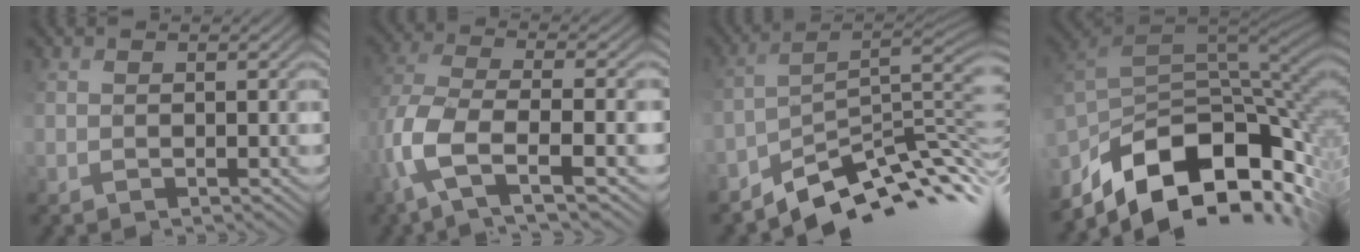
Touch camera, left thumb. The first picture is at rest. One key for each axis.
{"total": 9.8, "fx": -3.2, "fy": 4.7, "fz": 8.0, "tx": -0.203, "ty": -0.016, "tz": -0.054}
{"total": 8.2, "fx": -5.8, "fy": 2.2, "fz": 5.4, "tx": -0.094, "ty": 0.004, "tz": -0.095}
{"total": 14.8, "fx": -7.7, "fy": 8.1, "fz": 9.8, "tx": -0.214, "ty": -0.010, "tz": -0.130}